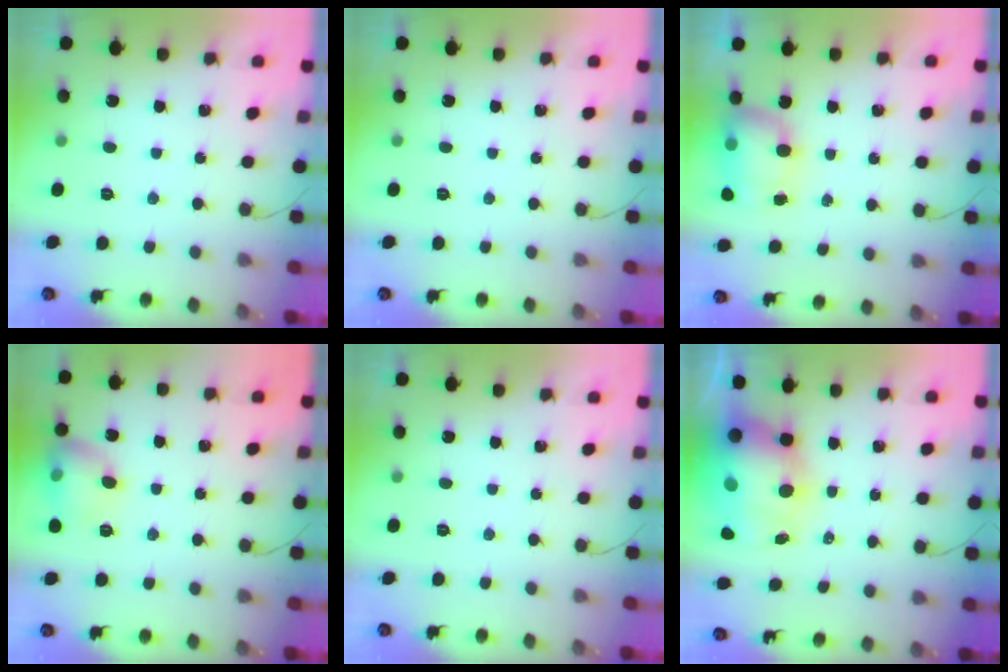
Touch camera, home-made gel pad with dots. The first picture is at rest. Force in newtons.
{"total": 0.0}
{"total": 11.3, "press": 8.5, "slide": 7.5}
{"total": 11.4, "press": 11.3, "slide": 1.7}
{"total": 0.0}
{"total": 15.6, "press": 15.3, "slide": 3.2}